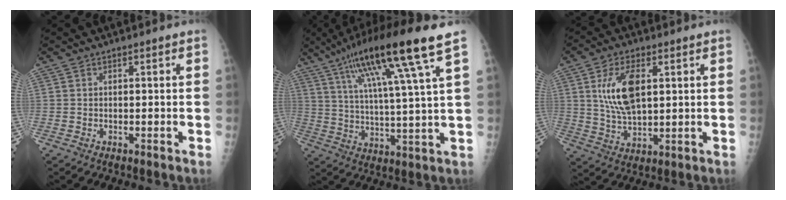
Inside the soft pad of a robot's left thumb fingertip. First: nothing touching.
{"total": 18.5, "force": [10.0, 1.3, 15.5], "torque": [-0.266, -0.019, 0.170]}
{"total": 11.1, "force": [3.0, 5.5, 9.2], "torque": [-0.168, -0.011, 0.063]}